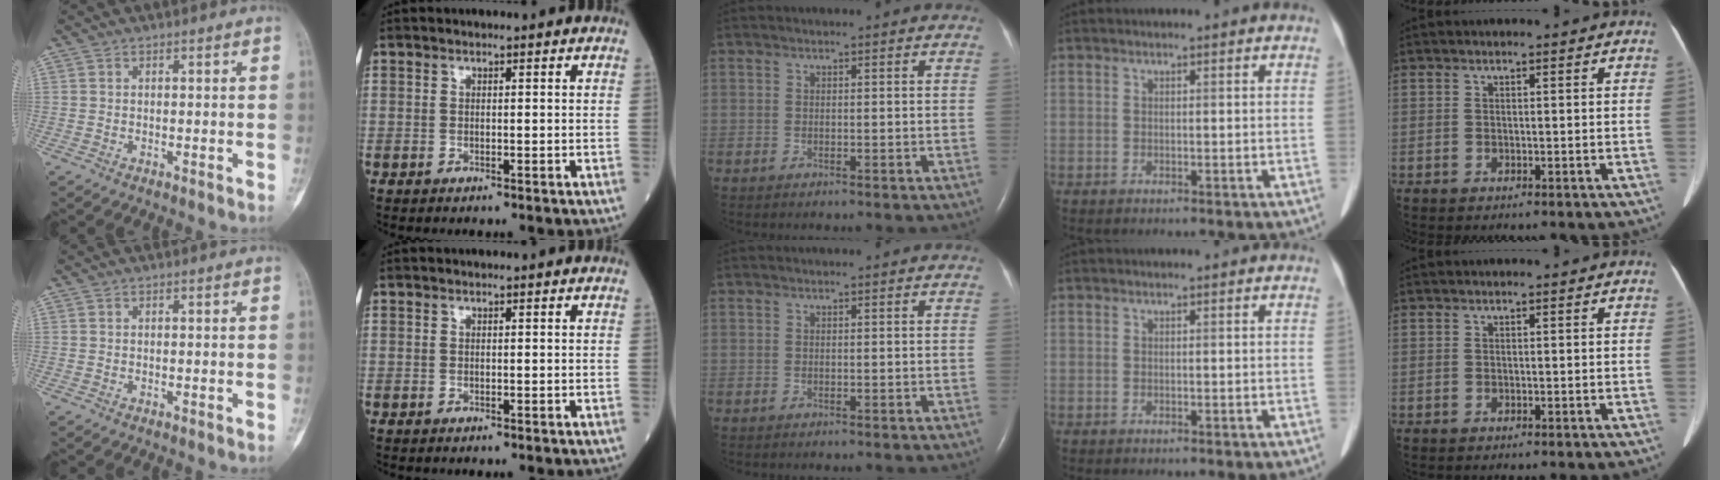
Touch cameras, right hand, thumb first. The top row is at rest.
{}